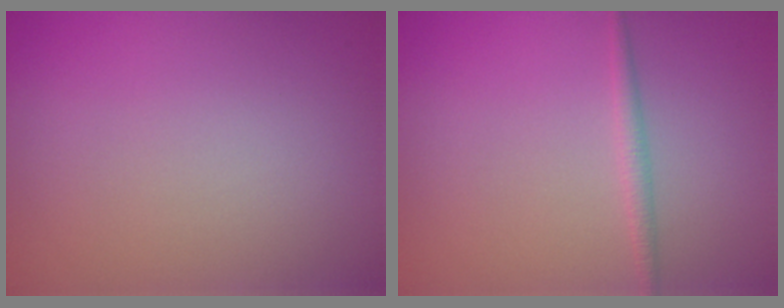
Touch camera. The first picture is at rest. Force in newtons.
{"total": 1.2, "press": 1.2, "slide": 0.1}